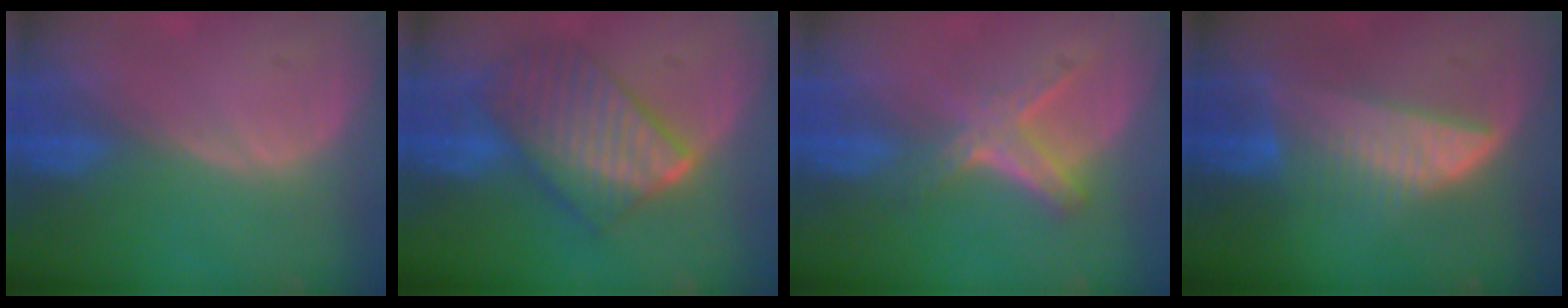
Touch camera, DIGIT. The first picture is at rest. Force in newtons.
{"total": 10.1, "press": 10.1, "slide": 0.9}
{"total": 5.8, "press": 5.2, "slide": 2.5}
{"total": 7.3, "press": 6.9, "slide": 2.6}